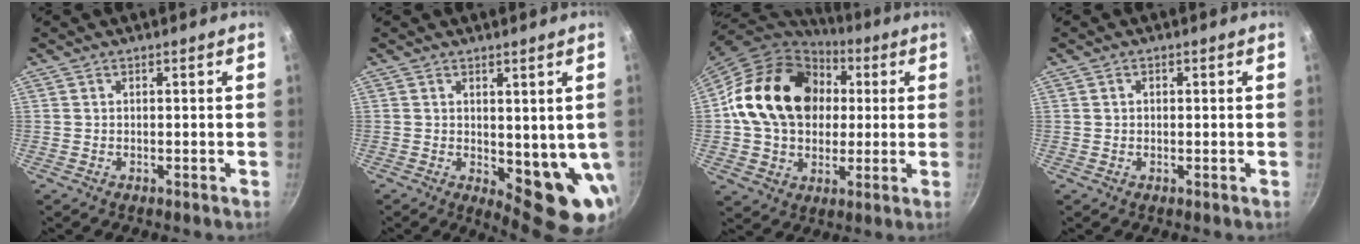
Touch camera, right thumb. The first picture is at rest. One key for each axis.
{"total": 11.7, "fx": -0.1, "fy": 5.4, "fz": 10.4, "tx": -0.099, "ty": -0.015, "tz": 0.015}
{"total": 22.0, "fx": 3.4, "fy": 16.9, "fz": 13.6, "tx": -0.209, "ty": 0.027, "tz": 0.055}
{"total": 0.8, "fx": 0.1, "fy": 0.7, "fz": 0.4, "tx": -0.005, "ty": 0.006, "tz": 0.002}